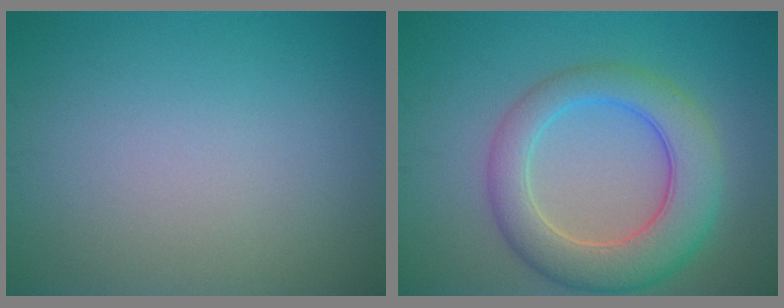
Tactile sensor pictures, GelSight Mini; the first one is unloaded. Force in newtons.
{"total": 7.0, "press": 7.0, "slide": 0.3}